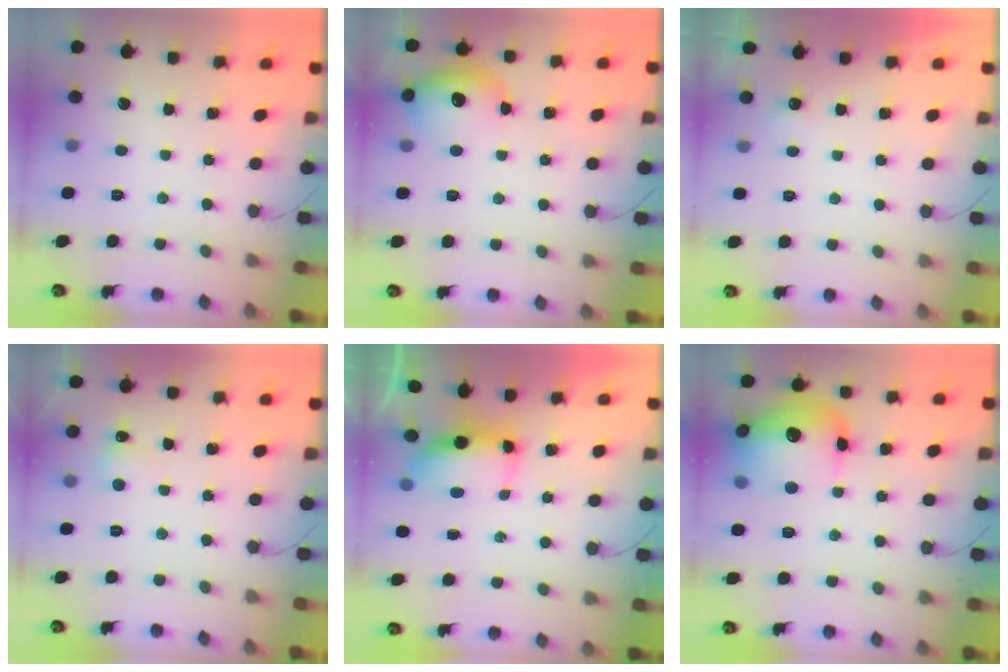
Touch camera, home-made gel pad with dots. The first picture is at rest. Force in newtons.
{"total": 13.0, "press": 12.9, "slide": 1.9}
{"total": 3.2, "press": 1.2, "slide": 3.0}
{"total": 5.3, "press": 5.2, "slide": 1.1}
{"total": 7.2, "press": 7.2, "slide": 0.5}
{"total": 19.7, "press": 19.6, "slide": 1.7}